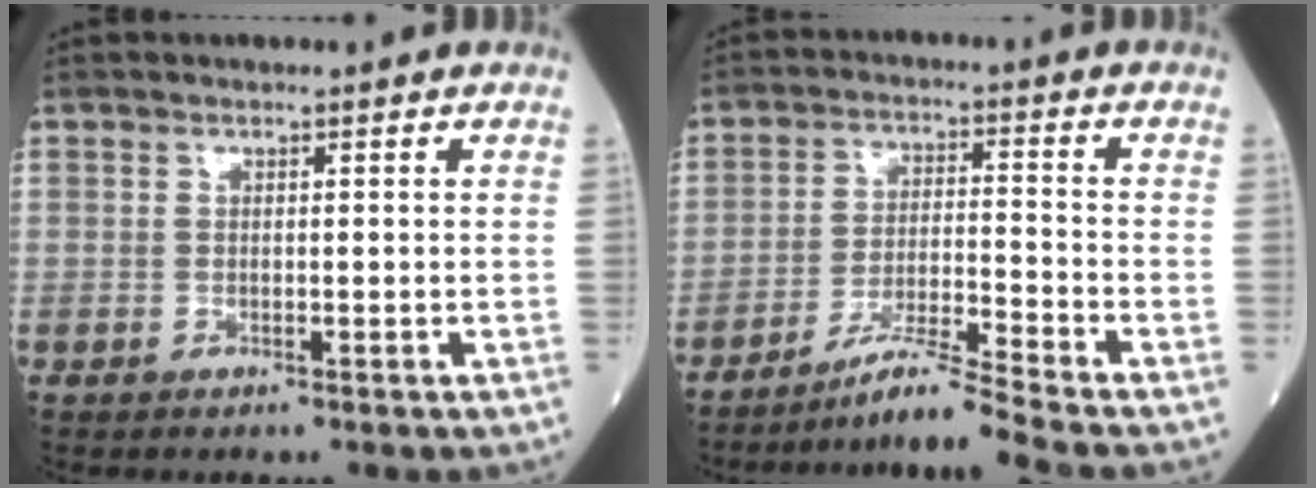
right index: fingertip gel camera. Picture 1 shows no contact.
{"total": 7.6, "force": [-6.6, -2.7, 2.6], "torque": [-0.050, -0.019, -0.122]}